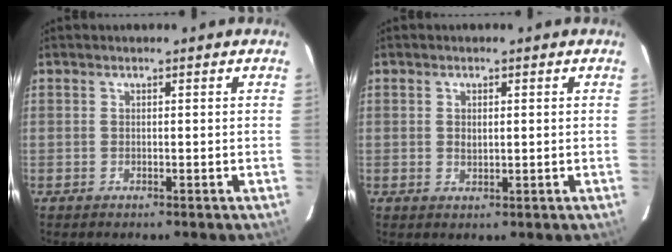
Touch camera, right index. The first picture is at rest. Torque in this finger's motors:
{"motor_torque": [-0.05, 0.07, 0.00, 0.01]}